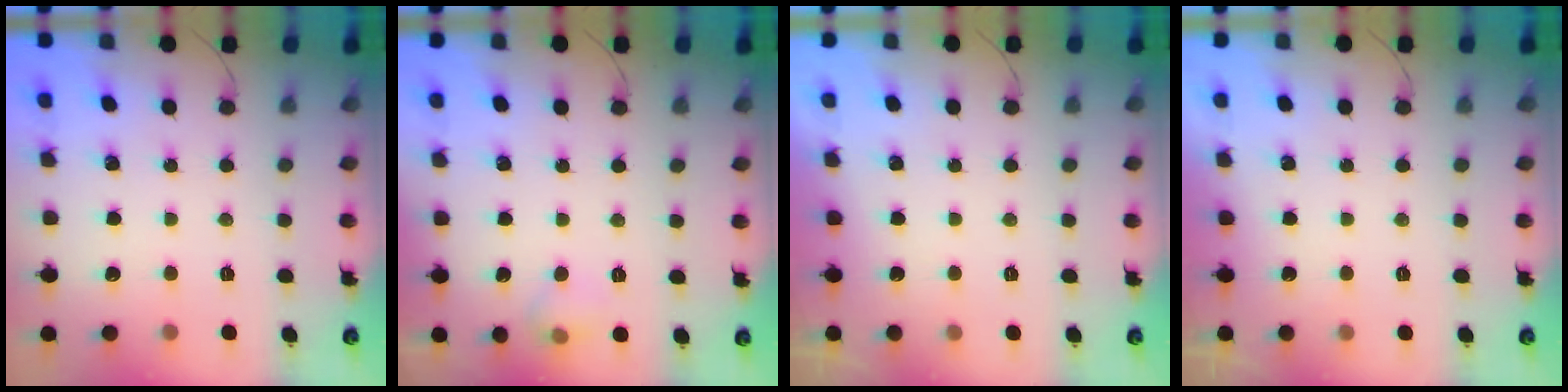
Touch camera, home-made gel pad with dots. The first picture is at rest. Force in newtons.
{"total": 5.0, "press": 4.7, "slide": 1.9}
{"total": 0.0}
{"total": 0.0}